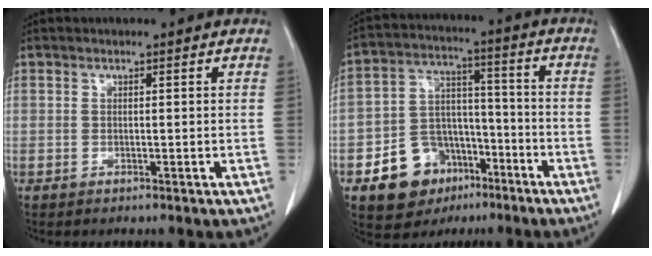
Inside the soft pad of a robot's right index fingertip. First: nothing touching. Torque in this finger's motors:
{"motor_torque": [-0.06, -0.31, -0.68, -0.21]}